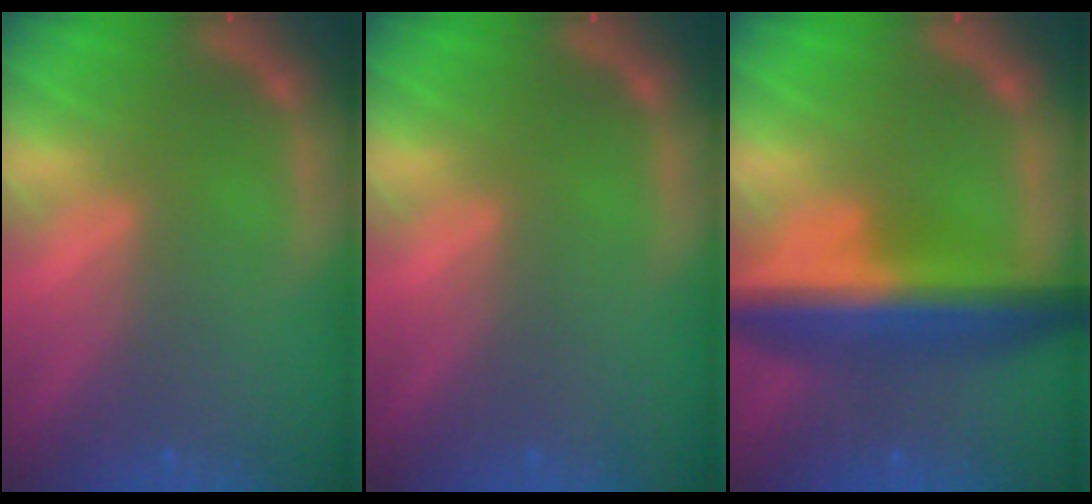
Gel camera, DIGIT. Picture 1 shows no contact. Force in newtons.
{"total": 0.0}
{"total": 9.5}